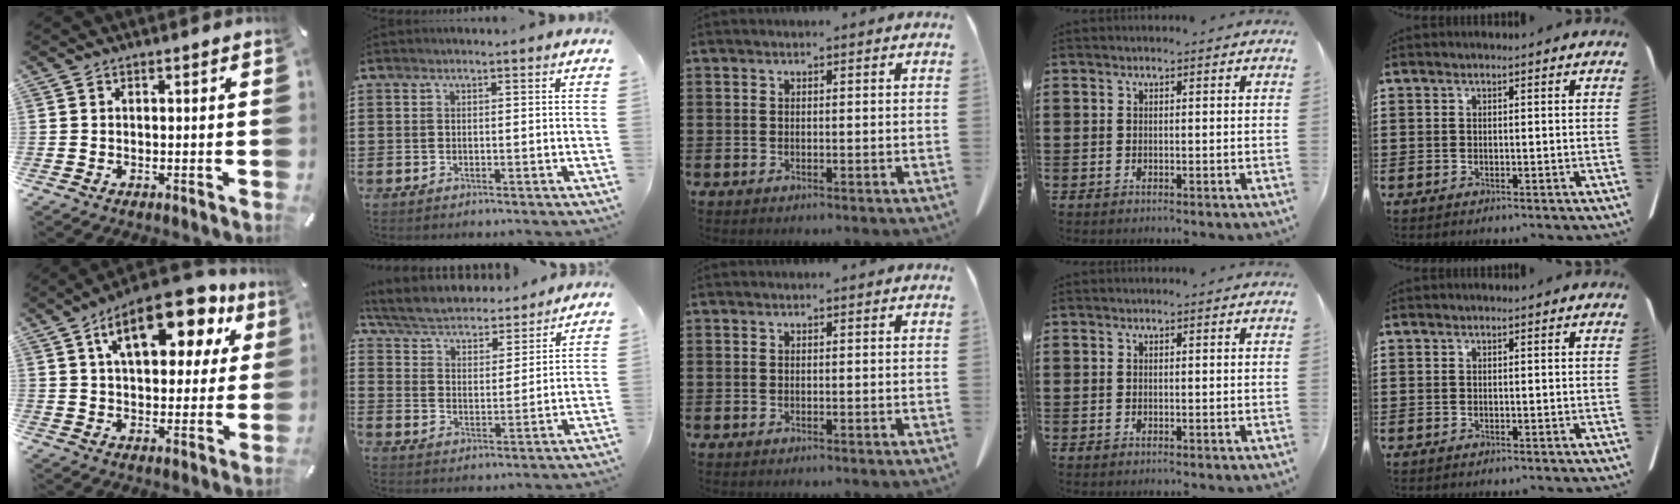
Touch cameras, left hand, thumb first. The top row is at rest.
{"thumb": {"total": 17.4, "force": [9.2, 8.3, 12.2], "torque": [-0.187, -0.036, 0.150]}, "index": {"total": 4.8, "force": [4.7, 0.5, 1.0], "torque": [-0.045, -0.032, 0.076]}}